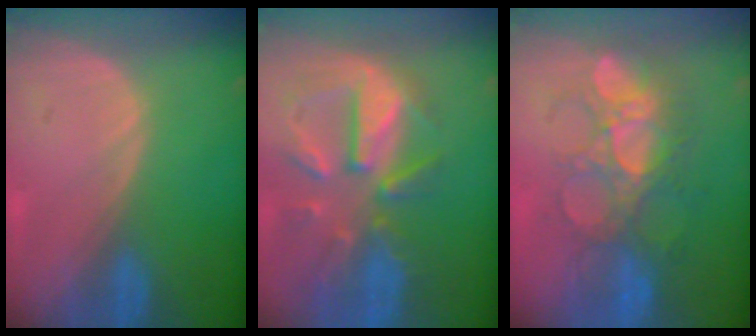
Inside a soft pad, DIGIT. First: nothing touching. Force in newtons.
{"total": 11.0, "press": 9.7, "slide": 5.3}
{"total": 9.0, "press": 8.7, "slide": 2.3}